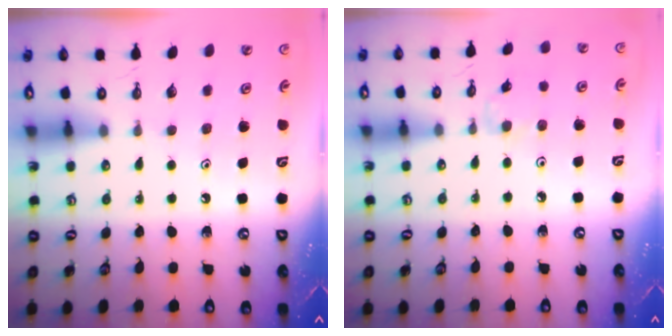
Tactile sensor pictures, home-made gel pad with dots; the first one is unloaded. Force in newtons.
{"total": 1.1, "press": 1.0, "slide": 0.4}